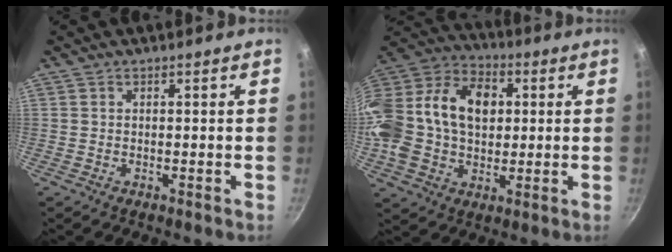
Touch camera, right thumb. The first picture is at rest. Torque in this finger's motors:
{"motor_torque": [2.53, 2.48, 1.74, -1.02, 0.26]}